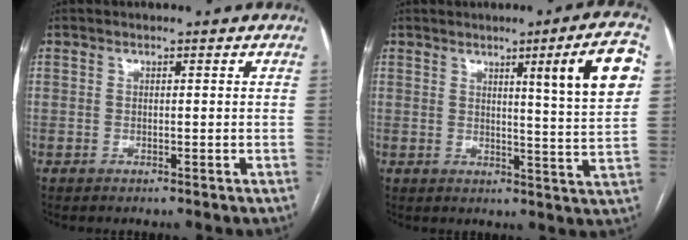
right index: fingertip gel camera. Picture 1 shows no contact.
{"total": 10.2, "force": [3.8, -0.9, 9.4], "torque": [-0.123, -0.011, 0.048]}